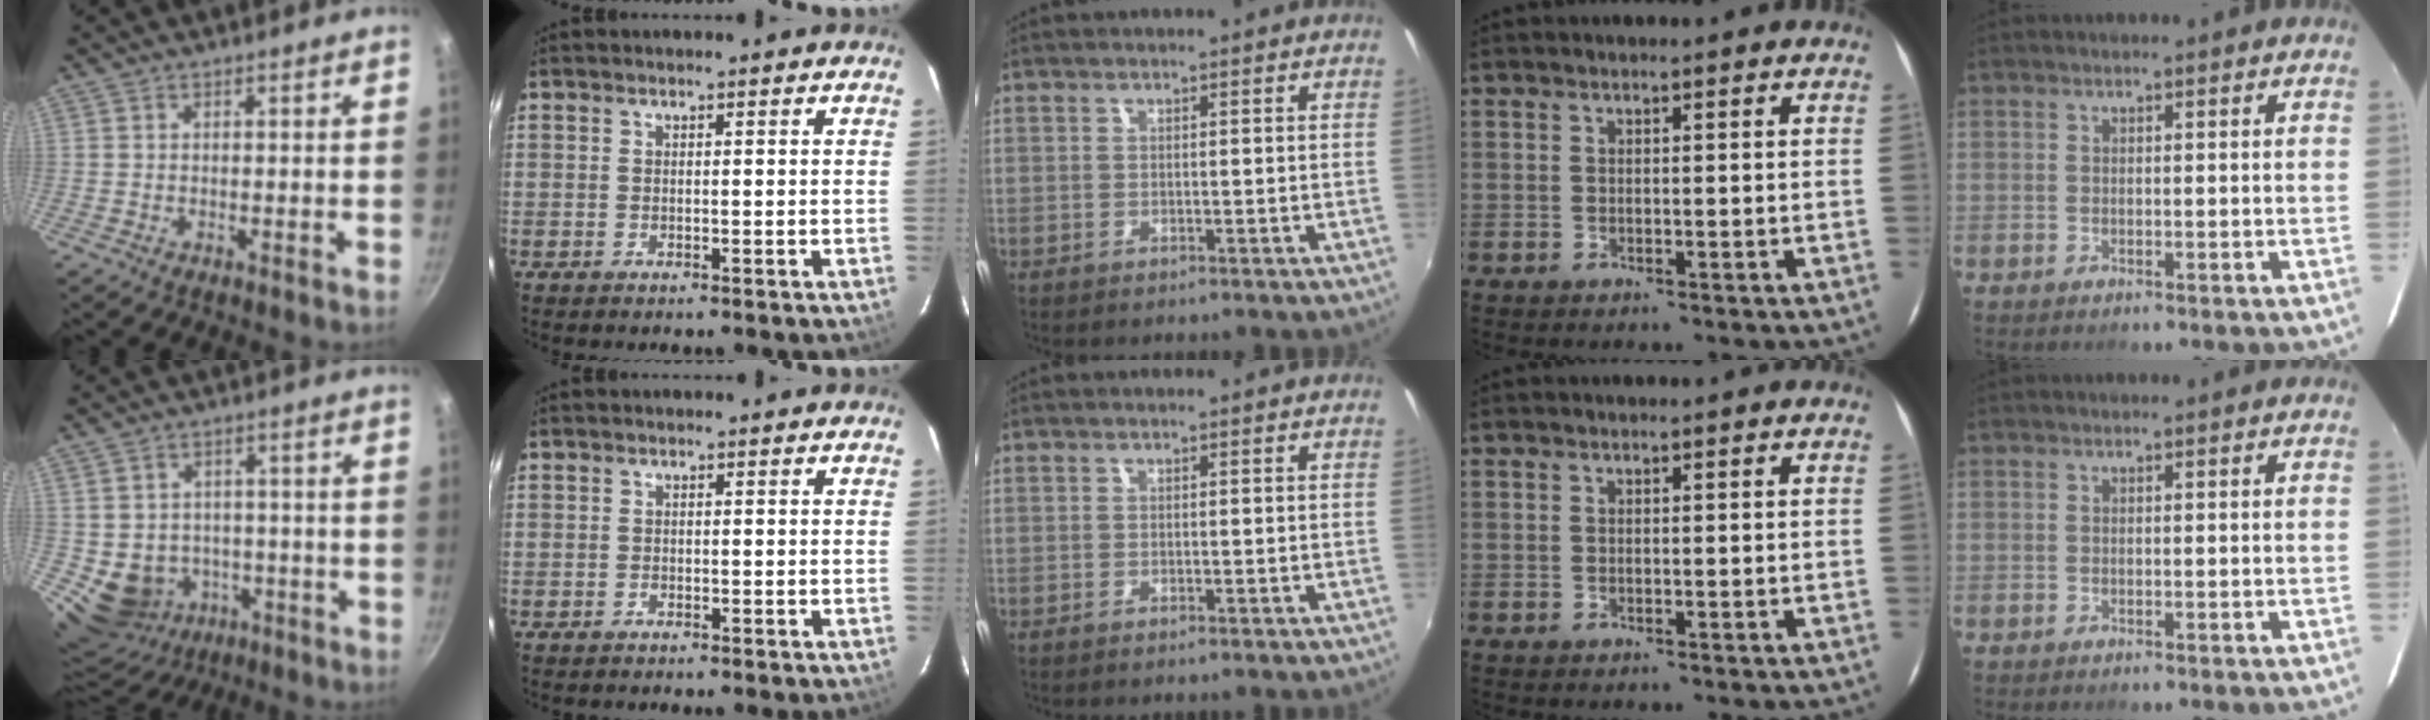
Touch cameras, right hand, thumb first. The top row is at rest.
{"thumb": {"total": 12.8, "force": [-3.7, 11.2, 5.1], "torque": [-0.071, 0.036, -0.032]}, "index": {"total": 0.7, "force": [-0.4, 0.6, -0.2], "torque": [0.001, 0.002, -0.006]}}